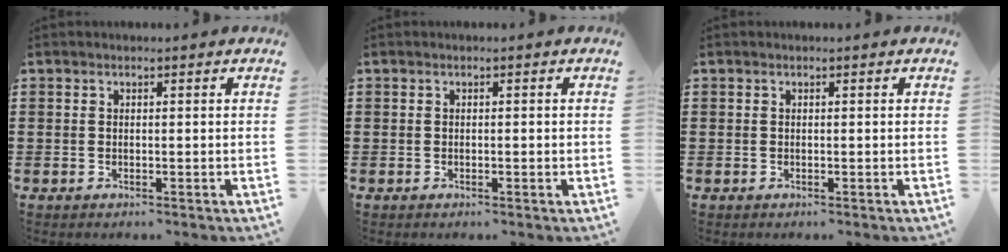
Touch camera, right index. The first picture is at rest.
{"total": 0.5, "force": [-0.1, 0.1, 0.5], "torque": [-0.010, -0.002, -0.002]}
{"total": 0.0}